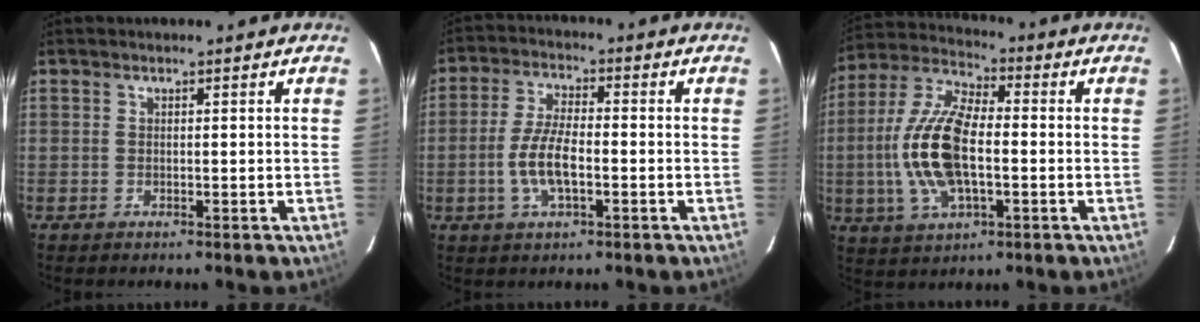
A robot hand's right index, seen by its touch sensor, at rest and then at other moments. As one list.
[{"total": 7.7, "force": [-2.2, 2.7, 6.9], "torque": [-0.144, 0.003, -0.043]}, {"total": 15.8, "force": [-1.9, 7.0, 14.0], "torque": [-0.297, 0.007, -0.038]}]